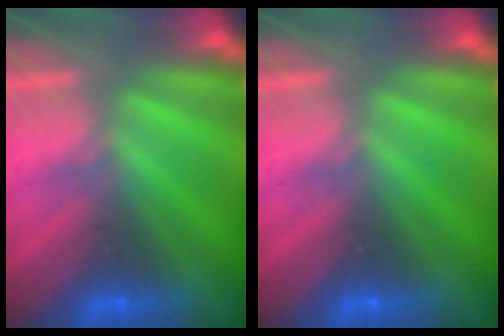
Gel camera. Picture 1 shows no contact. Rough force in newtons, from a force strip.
{"total": 0.0}